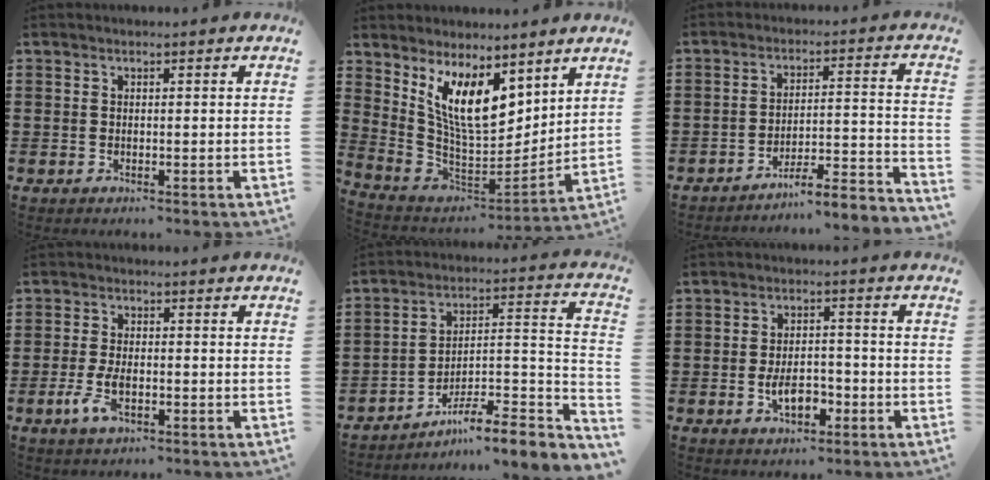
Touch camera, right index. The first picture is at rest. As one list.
[{"total": 10.8, "force": [6.0, 4.3, 7.8], "torque": [-0.170, -0.024, 0.115]}, {"total": 5.0, "force": [-4.6, 0.0, 1.9], "torque": [-0.036, -0.013, -0.093]}, {"total": 4.6, "force": [-1.5, 2.1, 3.8], "torque": [-0.086, -0.004, -0.031]}, {"total": 6.5, "force": [-4.9, 1.1, 4.1], "torque": [-0.066, -0.012, -0.099]}, {"total": 5.4, "force": [-2.0, 2.8, 4.2], "torque": [-0.069, 0.005, -0.037]}]